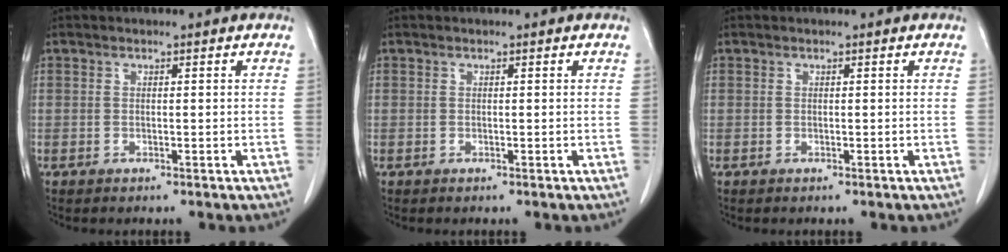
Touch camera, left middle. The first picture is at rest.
{"total": 0.0}
{"total": 0.0}